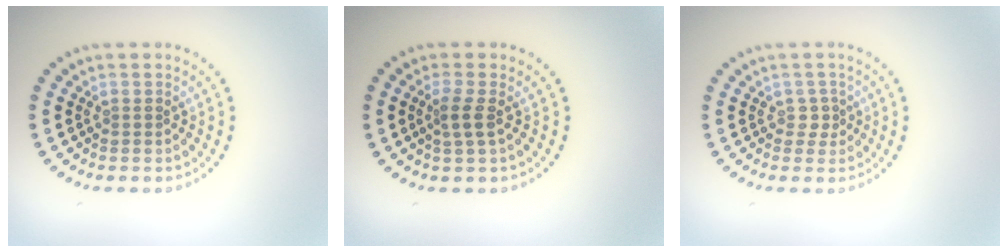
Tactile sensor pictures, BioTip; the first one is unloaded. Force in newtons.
{"total": 1.7, "press": 1.3, "slide": 1.1}
{"total": 1.1, "press": 0.9, "slide": 0.6}